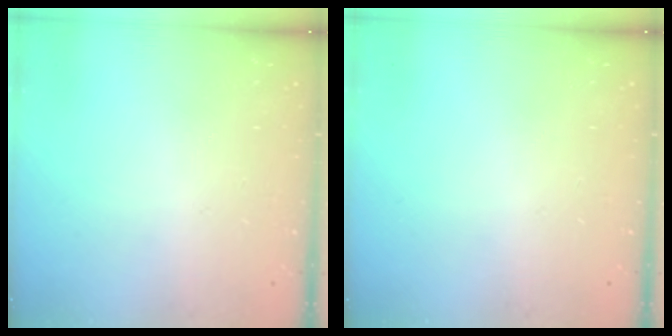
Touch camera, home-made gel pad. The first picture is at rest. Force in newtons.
{"total": 0.0}